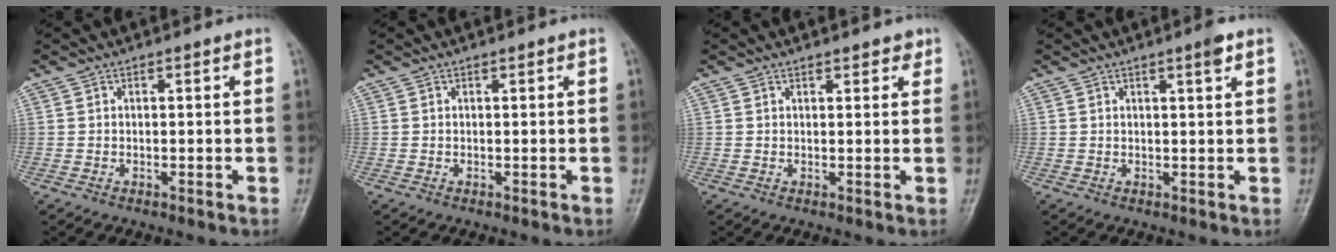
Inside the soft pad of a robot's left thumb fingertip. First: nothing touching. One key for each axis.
{"total": 0.0}
{"total": 2.0, "fx": 1.5, "fy": 1.0, "fz": 0.9, "tx": 0.004, "ty": -0.007, "tz": 0.016}
{"total": 2.0, "fx": 1.2, "fy": 0.1, "fz": 1.6, "tx": -0.025, "ty": -0.006, "tz": 0.020}